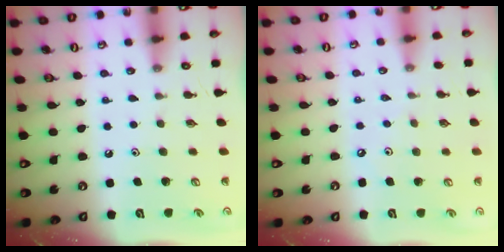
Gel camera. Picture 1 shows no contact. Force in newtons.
{"total": 2.8, "press": 2.8, "slide": 0.5}